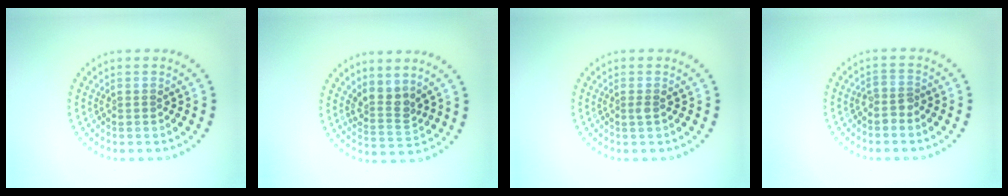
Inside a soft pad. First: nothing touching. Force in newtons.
{"total": 2.6, "press": 2.0, "slide": 1.7}
{"total": 0.6, "press": 0.4, "slide": 0.4}
{"total": 1.4, "press": 1.0, "slide": 0.9}